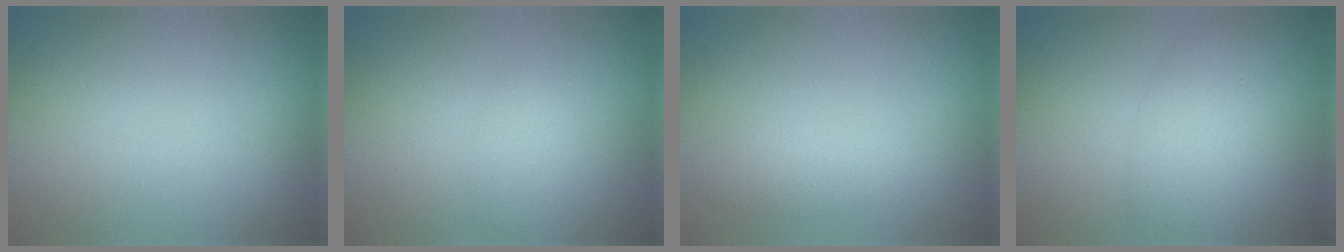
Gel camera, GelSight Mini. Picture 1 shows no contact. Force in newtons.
{"total": 1.6, "press": 1.6, "slide": 0.0}
{"total": 1.9, "press": 1.9, "slide": 0.0}
{"total": 3.8, "press": 3.8, "slide": 0.2}